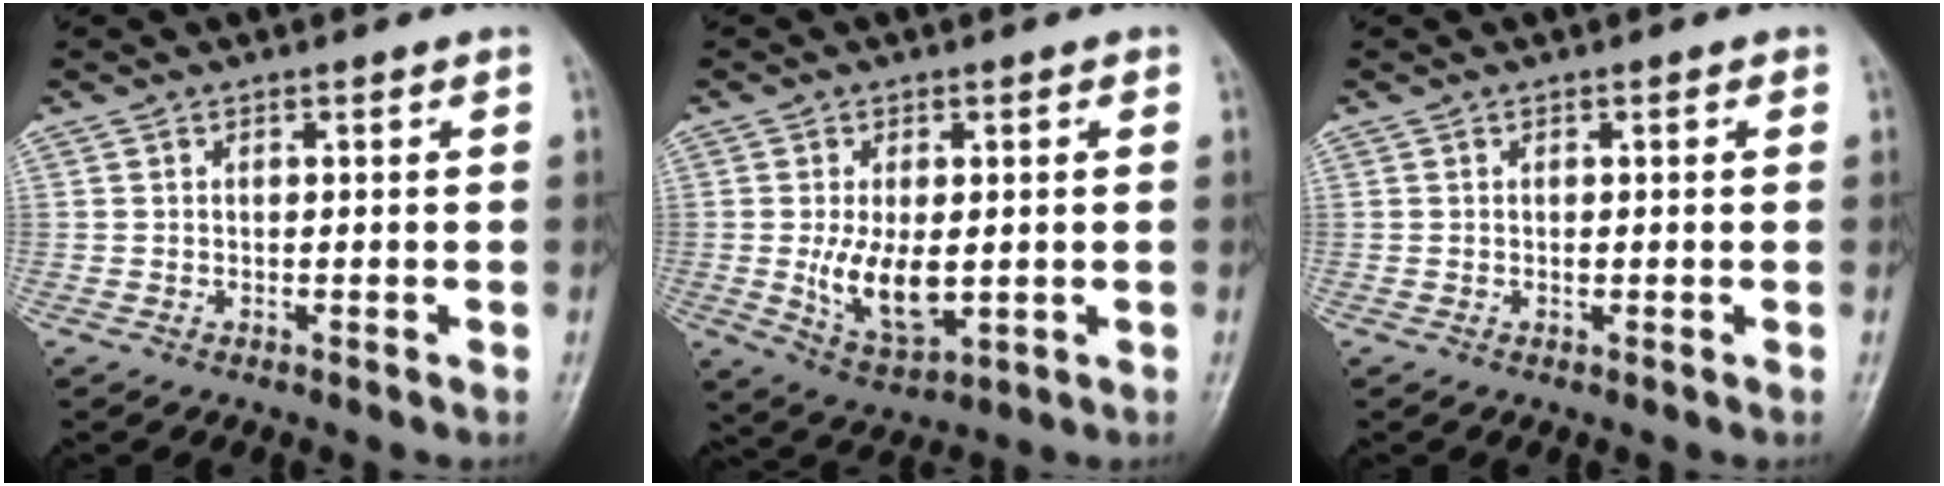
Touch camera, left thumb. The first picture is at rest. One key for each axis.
{"total": 9.3, "fx": -0.6, "fy": 5.0, "fz": 7.8, "tx": -0.127, "ty": -0.019, "tz": 0.000}
{"total": 0.7, "fx": 0.1, "fy": 0.4, "fz": 0.5, "tx": -0.007, "ty": 0.001, "tz": 0.001}